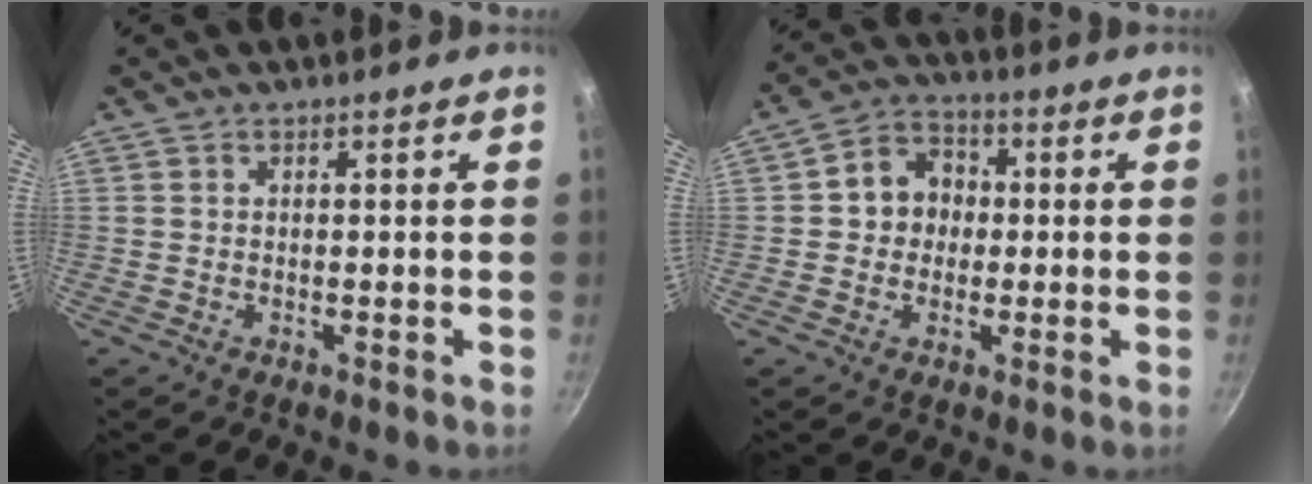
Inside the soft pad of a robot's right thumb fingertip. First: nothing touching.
{"total": 7.9, "force": [0.2, 6.9, 3.7], "torque": [-0.022, 0.018, -0.013]}